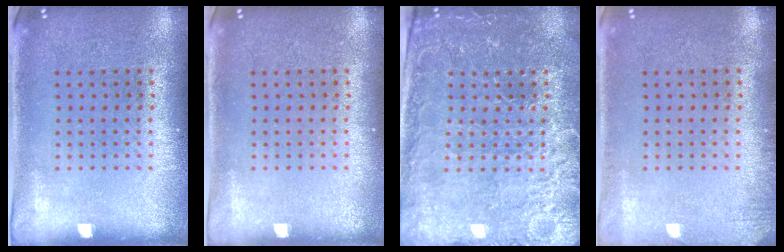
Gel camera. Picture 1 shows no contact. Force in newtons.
{"total": 0.0}
{"total": 3.5, "press": 3.4, "slide": 0.8}
{"total": 1.2, "press": 1.2, "slide": 0.2}